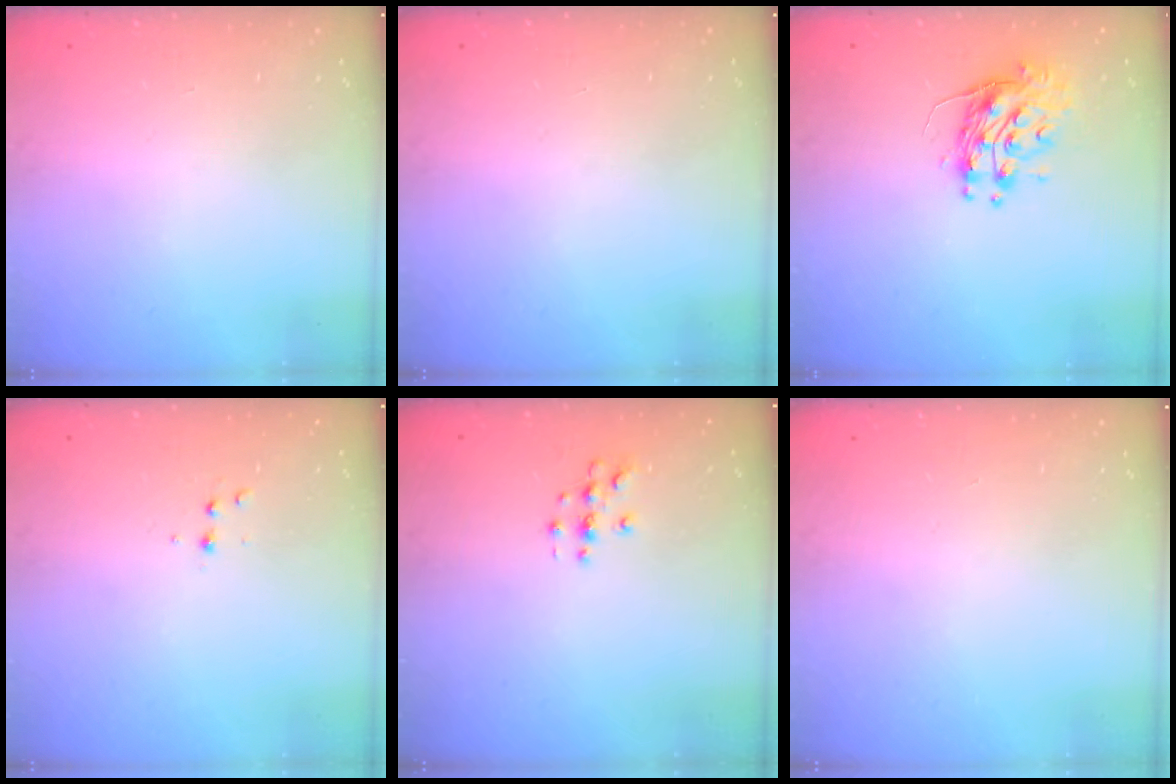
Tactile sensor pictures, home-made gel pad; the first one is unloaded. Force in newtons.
{"total": 0.0}
{"total": 10.9, "press": 10.8, "slide": 0.8}
{"total": 2.9, "press": 2.7, "slide": 1.1}
{"total": 2.8, "press": 2.8, "slide": 0.2}
{"total": 0.0}